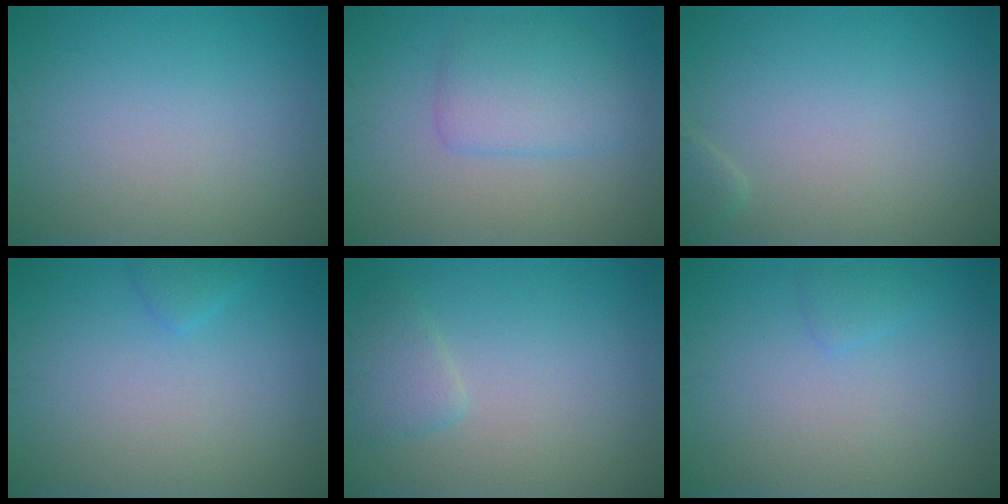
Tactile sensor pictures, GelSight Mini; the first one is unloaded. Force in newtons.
{"total": 3.6, "press": 3.6, "slide": 0.2}
{"total": 0.8, "press": 0.8, "slide": 0.1}
{"total": 1.0, "press": 1.0, "slide": 0.1}
{"total": 1.9, "press": 1.9, "slide": 0.2}
{"total": 0.9, "press": 0.9, "slide": 0.0}